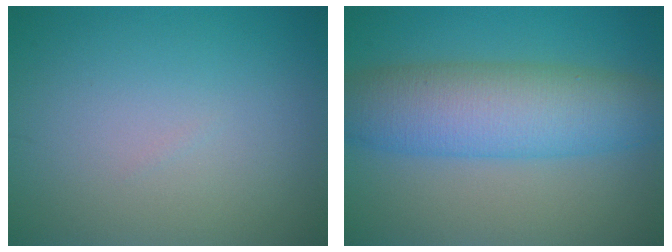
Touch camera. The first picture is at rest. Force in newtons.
{"total": 8.2, "press": 8.2, "slide": 0.3}